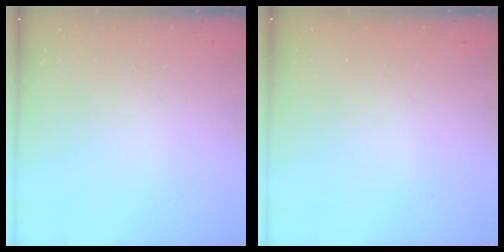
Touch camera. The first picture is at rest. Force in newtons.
{"total": 0.0}